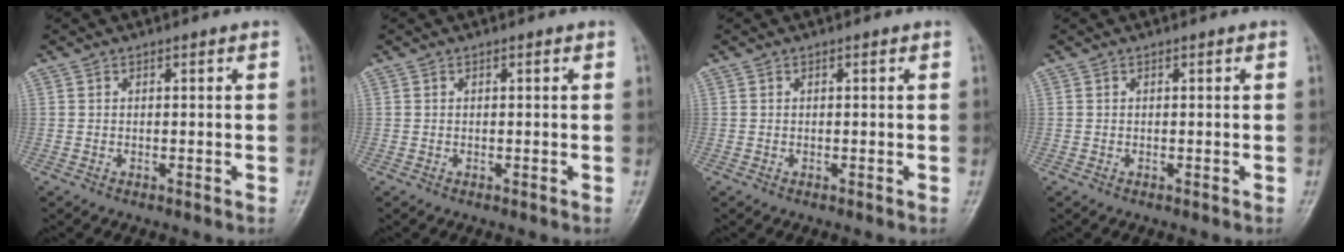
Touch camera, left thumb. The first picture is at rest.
{"total": 0.0}
{"total": 0.0}
{"total": 0.0}